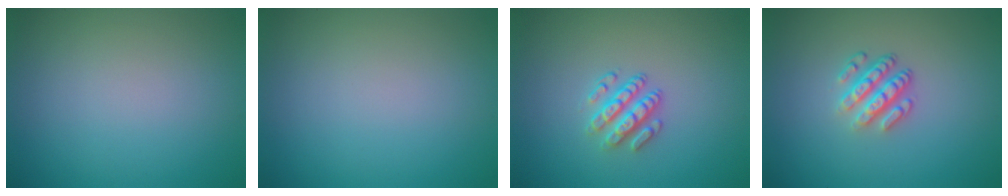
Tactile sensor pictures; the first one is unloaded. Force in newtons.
{"total": 0.0}
{"total": 2.8, "press": 2.4, "slide": 1.5}
{"total": 3.5, "press": 2.6, "slide": 2.3}